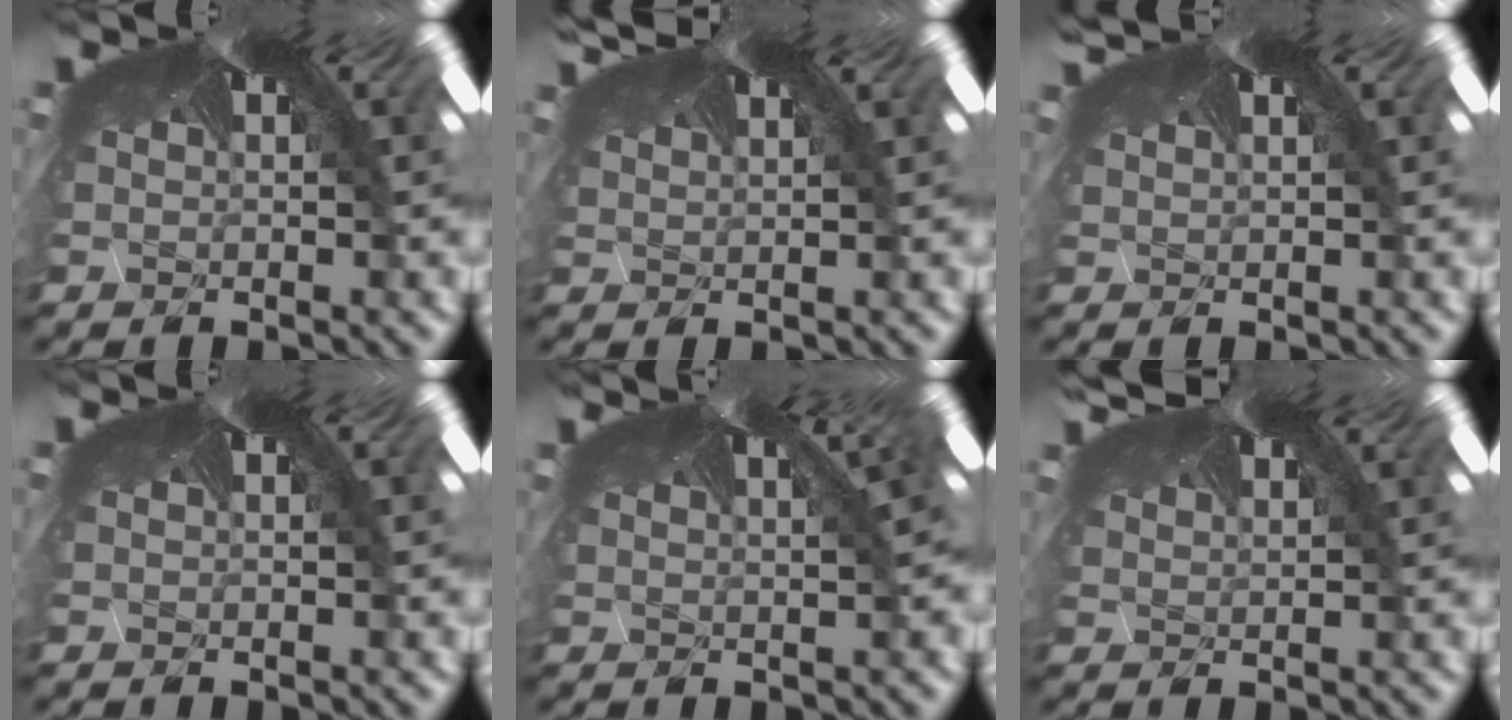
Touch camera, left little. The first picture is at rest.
{"total": 1.4, "force": [1.2, 0.5, 0.4], "torque": [-0.027, 0.001, 0.017]}
{"total": 0.9, "force": [0.8, 0.4, 0.3], "torque": [-0.021, 0.001, 0.012]}
{"total": 0.0}
{"total": 0.8, "force": [0.5, -0.3, 0.5], "torque": [0.002, -0.006, 0.006]}
{"total": 1.7, "force": [1.3, 0.7, 0.6], "torque": [-0.027, 0.003, 0.018]}